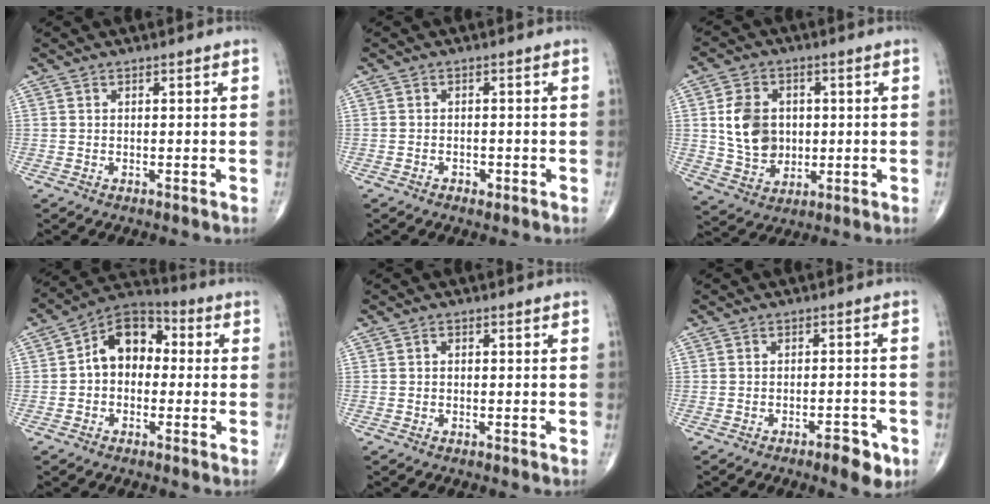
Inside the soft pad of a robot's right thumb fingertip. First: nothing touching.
{"total": 1.4, "force": [-0.8, 0.9, 0.7], "torque": [-0.010, 0.005, -0.012]}
{"total": 10.7, "force": [1.0, 8.5, 6.4], "torque": [-0.089, -0.004, 0.023]}
{"total": 10.7, "force": [0.4, 7.7, 7.5], "torque": [-0.086, 0.036, -0.013]}
{"total": 0.7, "force": [0.0, 0.5, 0.4], "torque": [-0.001, 0.002, -0.003]}
{"total": 5.2, "force": [-2.9, 1.8, 3.9], "torque": [-0.043, 0.011, -0.039]}